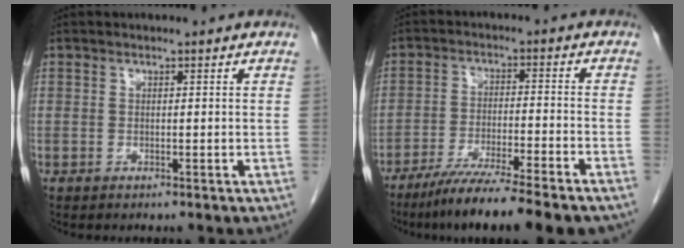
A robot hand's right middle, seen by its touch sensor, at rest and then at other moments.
{"total": 12.9, "force": [-10.3, 0.1, 7.7], "torque": [-0.121, -0.035, -0.163]}